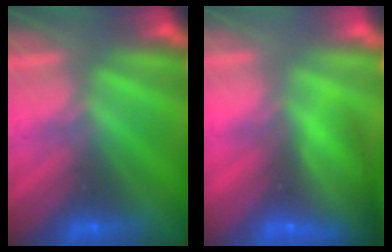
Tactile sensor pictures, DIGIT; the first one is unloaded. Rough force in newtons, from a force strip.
{"total": 10.4}